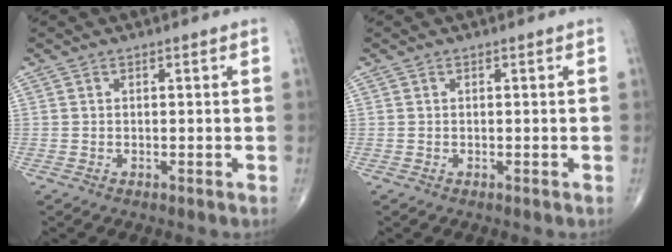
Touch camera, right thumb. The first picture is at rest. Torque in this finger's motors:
{"motor_torque": [0.00, 0.00, 0.00, 0.00, 0.00]}